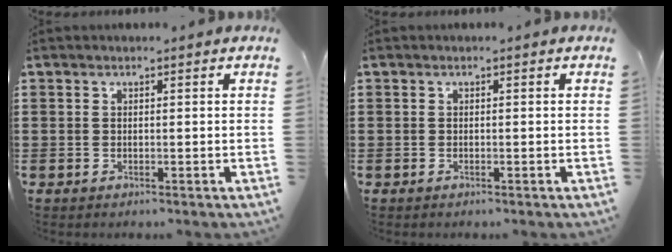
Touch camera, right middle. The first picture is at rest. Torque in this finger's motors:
{"motor_torque": [-1.33, -0.81, 0.08, -0.01]}